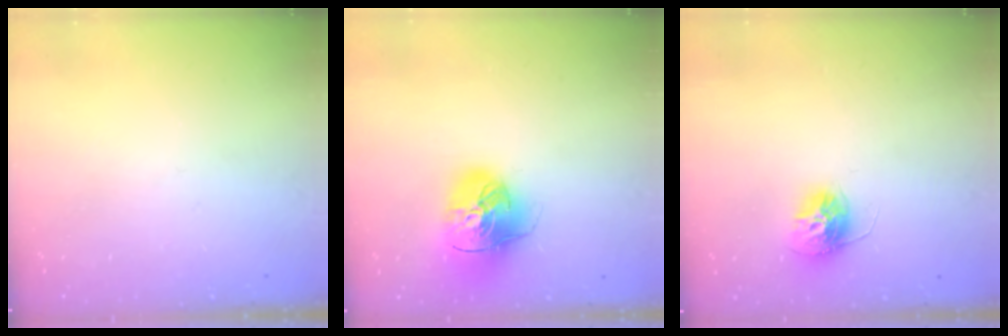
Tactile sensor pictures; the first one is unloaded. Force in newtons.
{"total": 17.5, "press": 17.3, "slide": 2.6}
{"total": 12.1, "press": 12.1, "slide": 1.1}